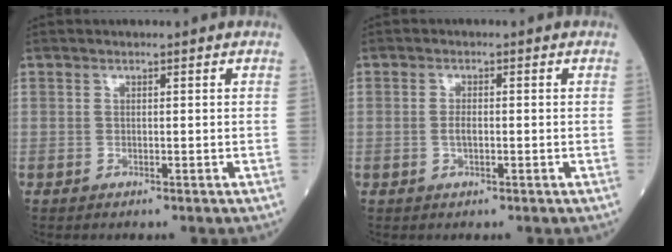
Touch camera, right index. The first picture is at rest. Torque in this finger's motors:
{"motor_torque": [0.41, -0.12, 0.20, 0.05]}